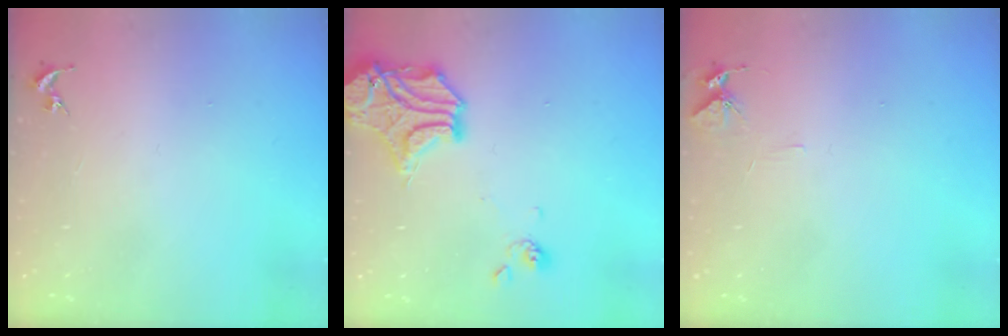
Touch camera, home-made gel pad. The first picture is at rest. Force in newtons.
{"total": 16.4, "press": 16.1, "slide": 3.1}
{"total": 5.4, "press": 5.4, "slide": 0.6}